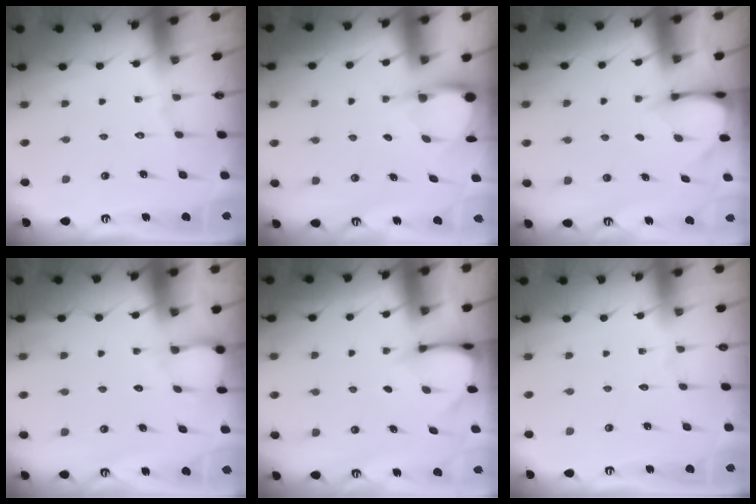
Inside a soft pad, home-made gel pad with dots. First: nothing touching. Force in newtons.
{"total": 3.4, "press": 3.4, "slide": 0.2}
{"total": 3.0, "press": 2.9, "slide": 0.4}
{"total": 3.9, "press": 3.8, "slide": 0.4}
{"total": 3.3, "press": 3.2, "slide": 0.3}
{"total": 0.0}